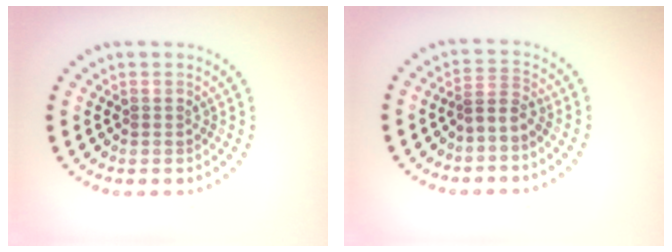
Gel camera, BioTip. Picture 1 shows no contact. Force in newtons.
{"total": 1.8, "press": 1.2, "slide": 1.4}